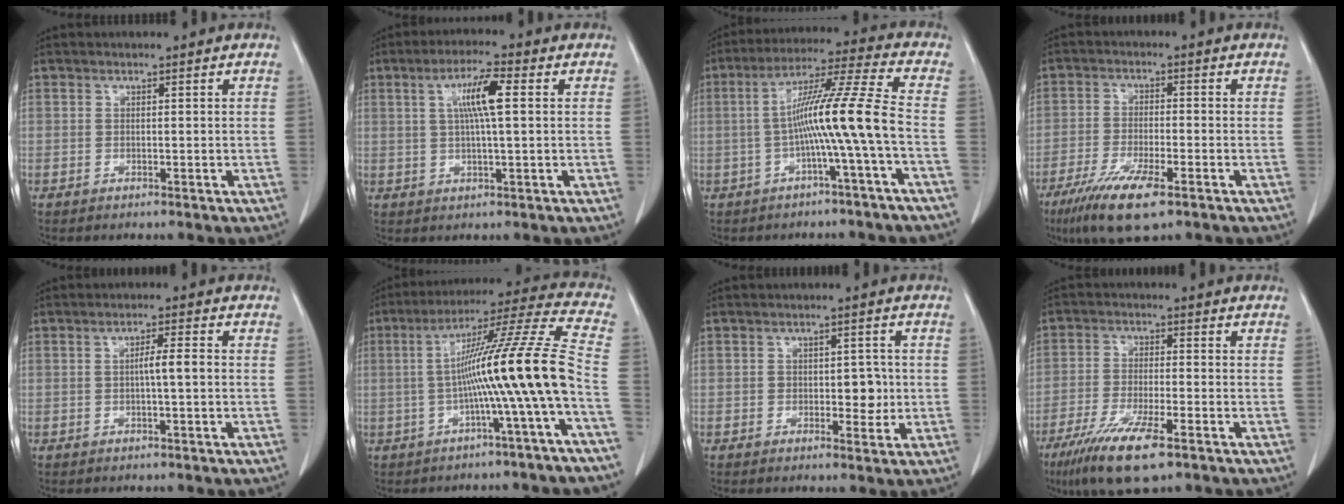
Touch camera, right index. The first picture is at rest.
{"total": 6.6, "force": [1.5, 0.4, 6.4], "torque": [-0.117, 0.006, 0.025]}
{"total": 11.1, "force": [-2.2, -2.0, 10.7], "torque": [-0.191, 0.023, -0.040]}
{"total": 9.2, "force": [-5.6, 1.7, 7.1], "torque": [-0.135, -0.021, -0.097]}
{"total": 3.0, "force": [-0.2, 0.1, 3.0], "torque": [-0.053, 0.002, -0.005]}
{"total": 15.3, "force": [-2.9, -2.2, 14.9], "torque": [-0.232, 0.019, -0.057]}
{"total": 3.8, "force": [-0.3, 2.1, 3.1], "torque": [-0.034, 0.002, -0.001]}
{"total": 10.4, "force": [-6.4, 1.6, 8.0], "torque": [-0.153, -0.026, -0.109]}